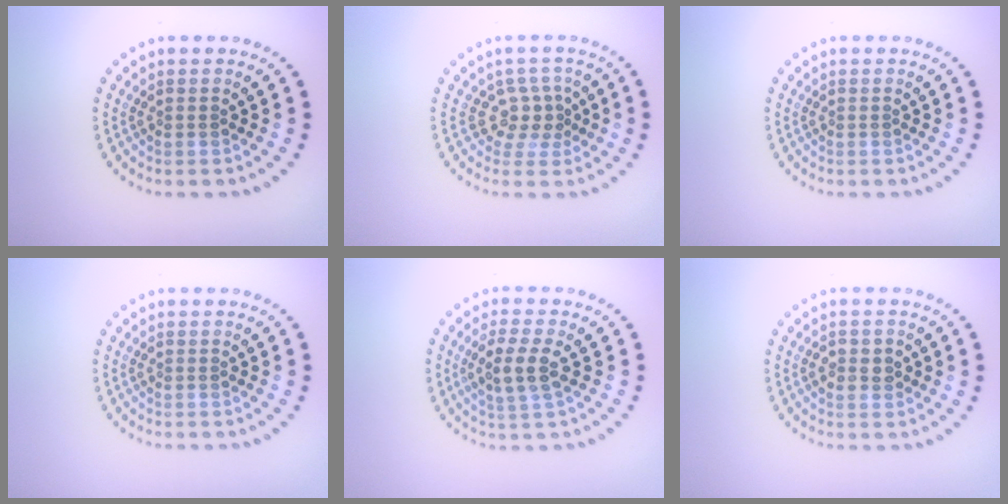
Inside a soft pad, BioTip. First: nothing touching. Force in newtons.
{"total": 2.5, "press": 1.7, "slide": 1.8}
{"total": 0.0}
{"total": 0.0}
{"total": 3.2, "press": 3.0, "slide": 1.2}
{"total": 1.9, "press": 1.9, "slide": 0.1}